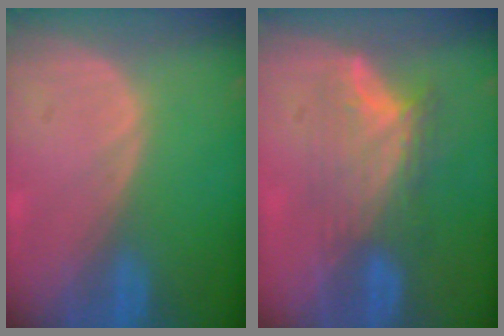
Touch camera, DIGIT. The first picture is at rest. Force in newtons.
{"total": 7.8, "press": 6.8, "slide": 3.7}